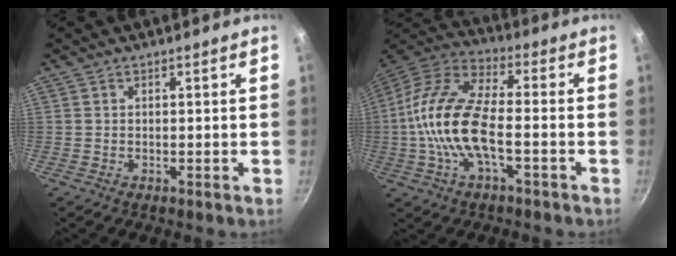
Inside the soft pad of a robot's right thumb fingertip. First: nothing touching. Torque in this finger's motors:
{"motor_torque": [0.08, 1.07, 2.20, -0.56, 0.71]}